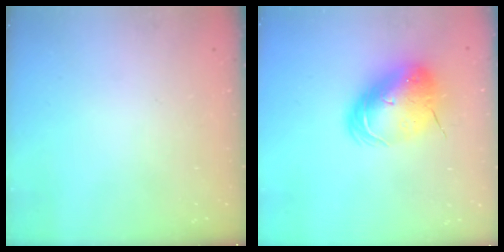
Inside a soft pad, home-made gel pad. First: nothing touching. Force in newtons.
{"total": 13.7, "press": 13.4, "slide": 2.6}